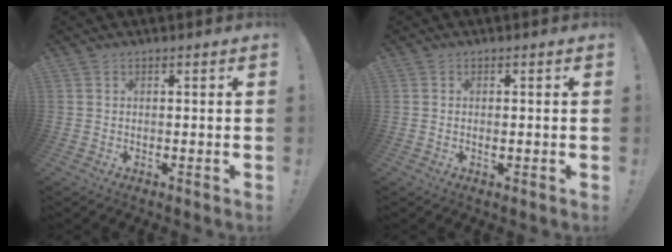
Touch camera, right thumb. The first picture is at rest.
{"total": 0.7, "force": [0.0, 0.3, 0.7], "torque": [-0.004, -0.003, -0.002]}